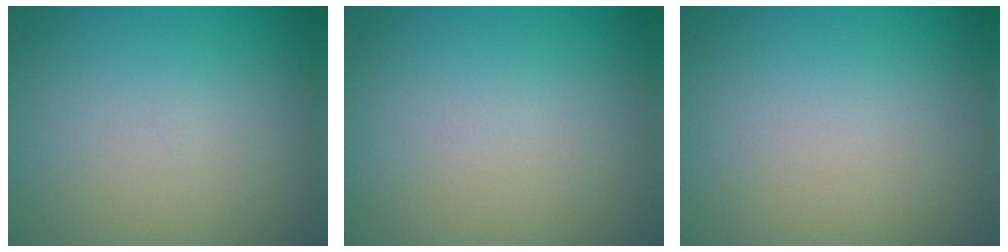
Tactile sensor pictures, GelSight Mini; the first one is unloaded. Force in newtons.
{"total": 0.0}
{"total": 0.0}